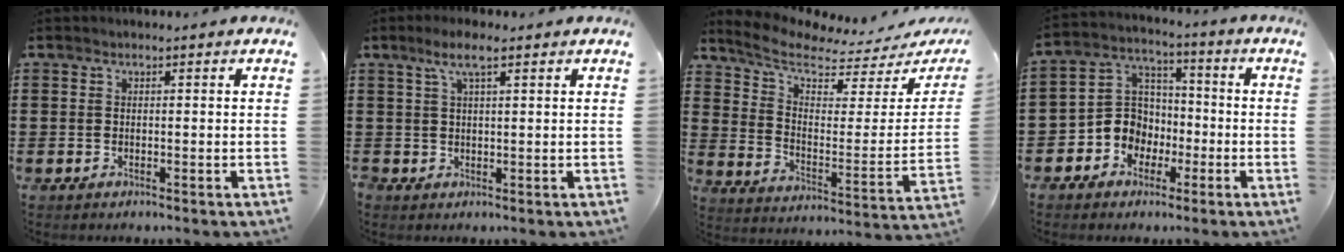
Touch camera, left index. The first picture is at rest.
{"total": 4.0, "force": [2.0, 1.4, 3.1], "torque": [-0.068, 0.007, 0.034]}
{"total": 6.3, "force": [5.2, 1.7, 3.2], "torque": [-0.089, -0.039, 0.087]}
{"total": 7.5, "force": [-2.4, 6.7, 2.2], "torque": [-0.084, 0.007, -0.052]}